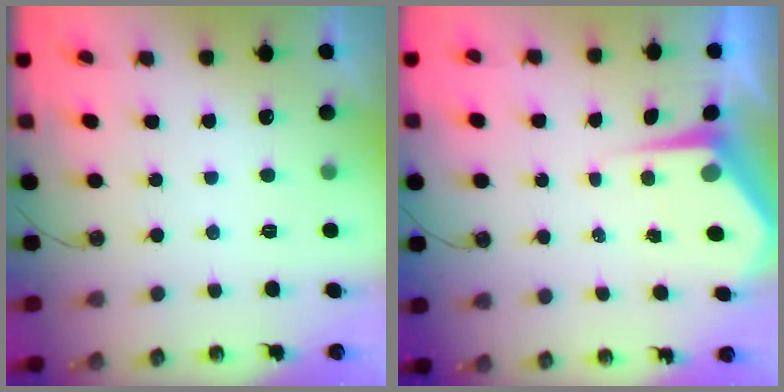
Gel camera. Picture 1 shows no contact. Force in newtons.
{"total": 5.5, "press": 5.5, "slide": 0.5}